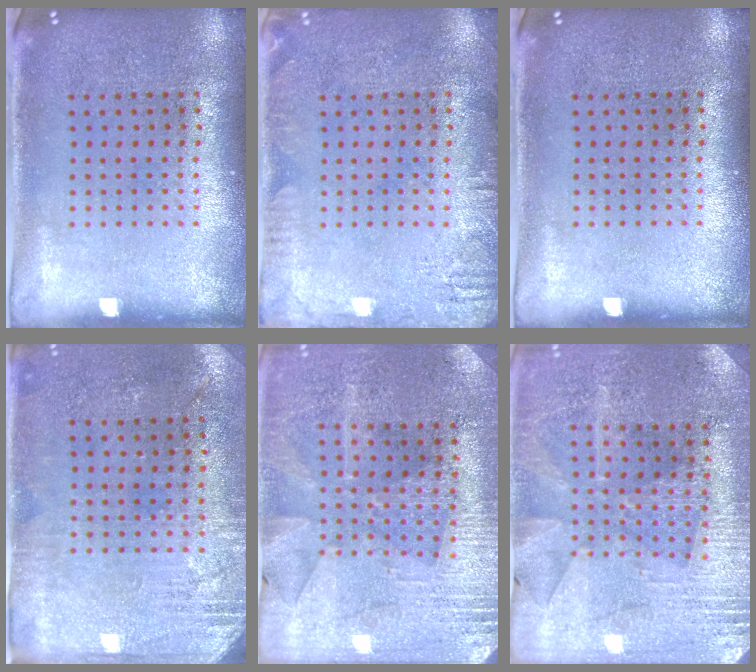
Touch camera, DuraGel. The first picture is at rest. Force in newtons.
{"total": 2.2, "press": 2.2, "slide": 0.3}
{"total": 0.0}
{"total": 2.8, "press": 2.4, "slide": 1.5}
{"total": 2.8, "press": 2.7, "slide": 0.6}
{"total": 2.9, "press": 2.8, "slide": 0.5}